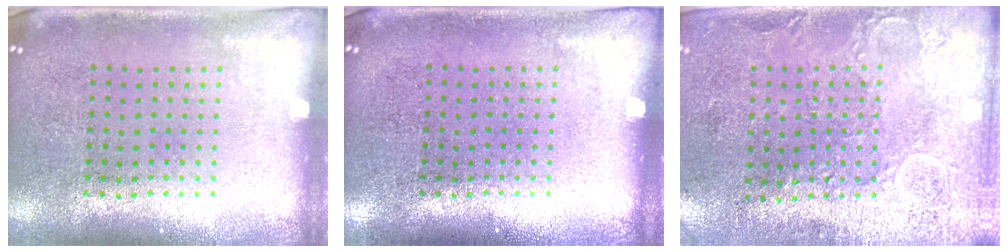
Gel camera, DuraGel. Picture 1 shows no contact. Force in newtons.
{"total": 0.0}
{"total": 2.9, "press": 2.4, "slide": 1.6}